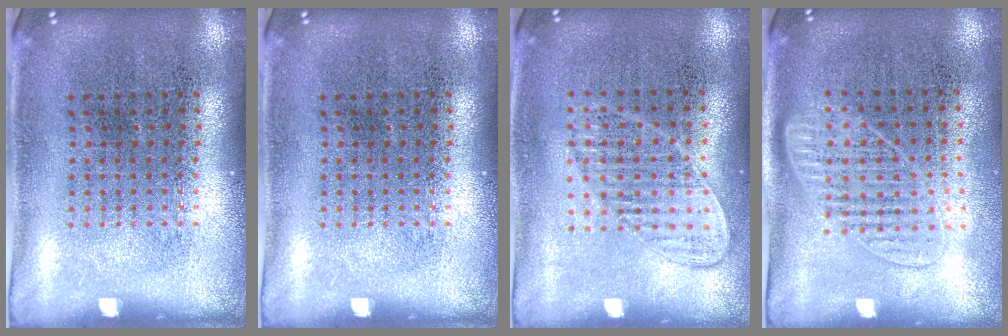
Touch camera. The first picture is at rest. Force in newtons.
{"total": 0.0}
{"total": 1.0, "press": 1.0, "slide": 0.3}
{"total": 1.3, "press": 1.2, "slide": 0.5}